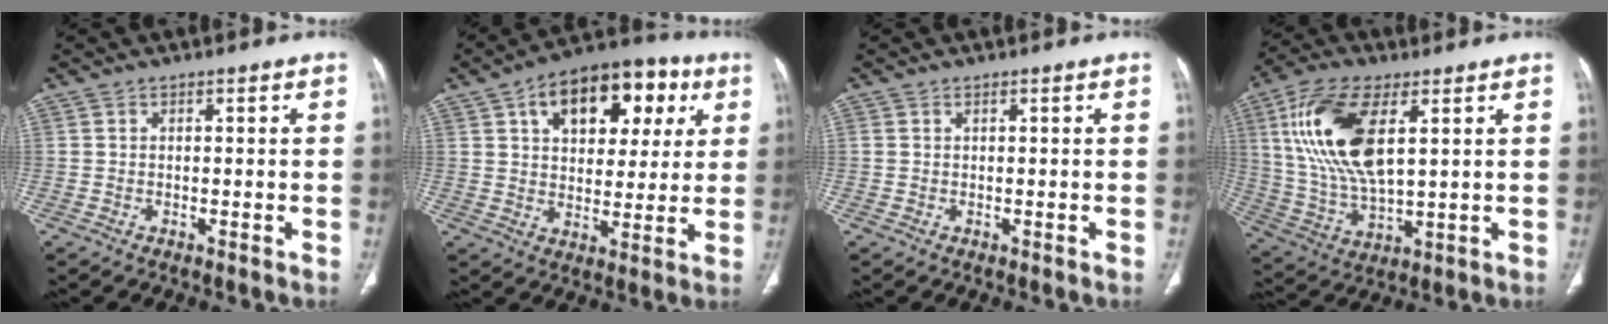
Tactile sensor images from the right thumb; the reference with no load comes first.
{"total": 18.7, "force": [7.4, 11.1, 13.1], "torque": [-0.142, 0.005, 0.109]}
{"total": 0.5, "force": [0.3, 0.2, 0.3], "torque": [-0.007, 0.003, 0.008]}
{"total": 17.7, "force": [5.4, 7.9, 15.0], "torque": [-0.308, -0.013, 0.107]}